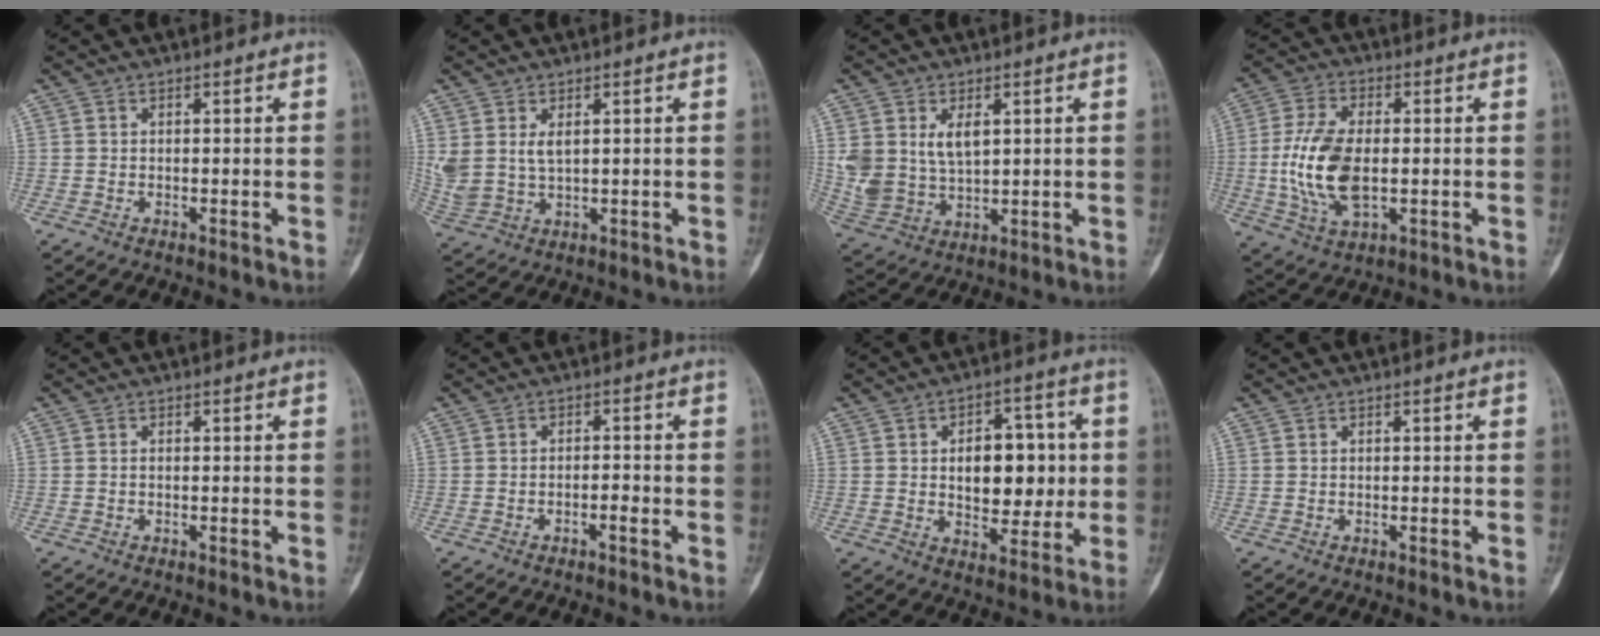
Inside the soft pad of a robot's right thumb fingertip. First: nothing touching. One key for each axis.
{"total": 5.8, "fx": 1.9, "fy": 3.3, "fz": 4.4, "tx": -0.101, "ty": -0.005, "tz": 0.053}
{"total": 9.0, "fx": 2.8, "fy": 5.7, "fz": 6.4, "tx": -0.120, "ty": -0.012, "tz": 0.071}
{"total": 13.4, "fx": -0.7, "fy": 7.2, "fz": 11.3, "tx": -0.232, "ty": -0.003, "tz": -0.009}
{"total": 0.0}
{"total": 1.9, "fx": -1.0, "fy": 0.6, "fz": 1.4, "tx": -0.024, "ty": 0.014, "tz": -0.017}
{"total": 13.6, "fx": 1.0, "fy": 8.2, "fz": 10.8, "tx": -0.104, "ty": 0.008, "tz": 0.018}
{"total": 0.0}